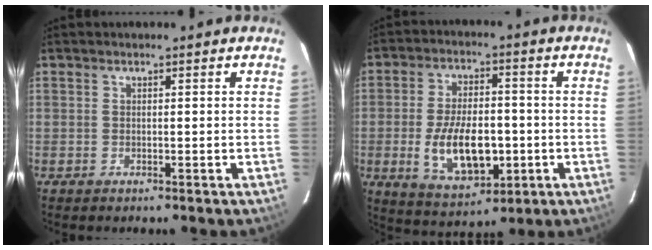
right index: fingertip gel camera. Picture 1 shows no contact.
{"total": 13.5, "force": [-2.9, 7.1, 11.2], "torque": [-0.215, -0.006, -0.033]}